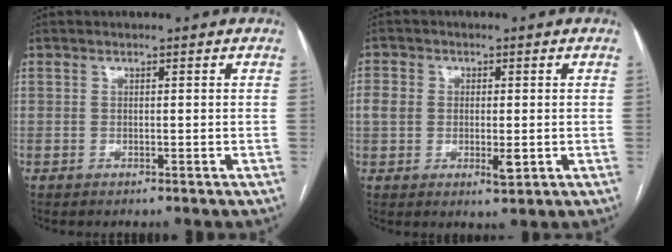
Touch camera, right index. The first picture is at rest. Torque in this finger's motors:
{"motor_torque": [0.34, 0.36, 0.04, 0.02]}